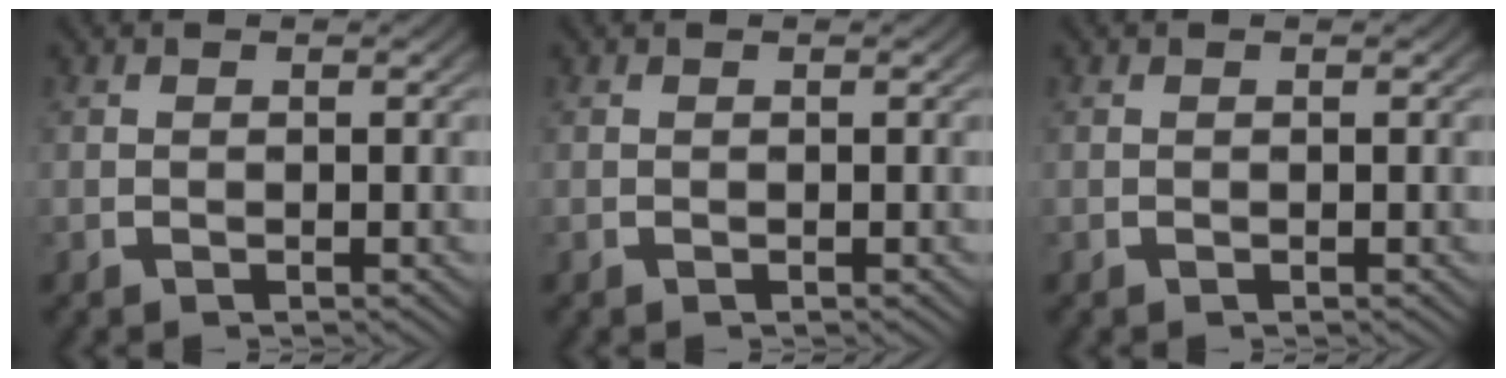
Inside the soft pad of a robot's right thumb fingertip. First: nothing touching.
{"total": 0.0}
{"total": 0.0}